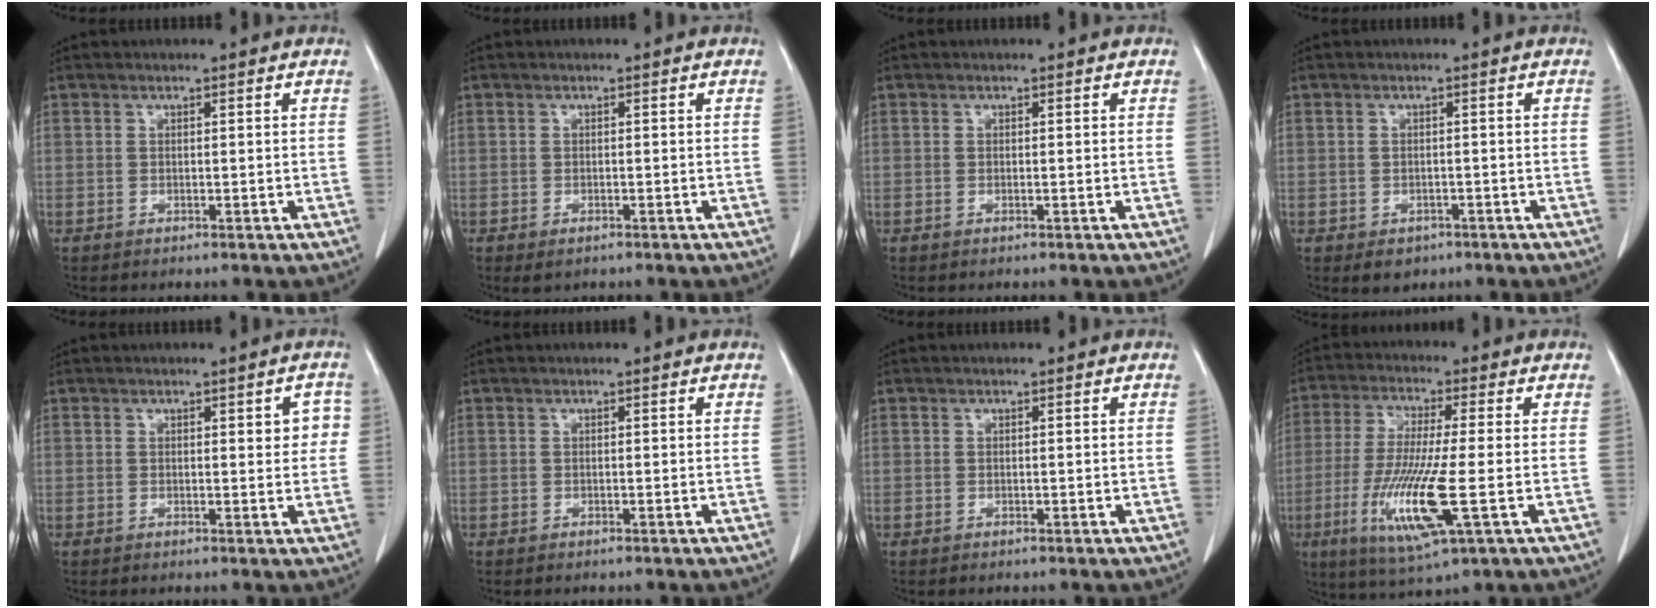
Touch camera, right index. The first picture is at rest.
{"total": 1.3, "force": [-0.7, 0.7, 0.9], "torque": [-0.012, -0.001, 0.000]}
{"total": 0.0}
{"total": 2.8, "force": [-1.4, 2.3, 0.8], "torque": [-0.004, 0.005, -0.011]}
{"total": 3.0, "force": [0.7, 1.2, 2.6], "torque": [-0.023, 0.005, 0.008]}
{"total": 0.0}
{"total": 0.0}
{"total": 13.3, "force": [-3.6, 0.9, 12.8], "torque": [-0.263, -0.030, -0.070]}